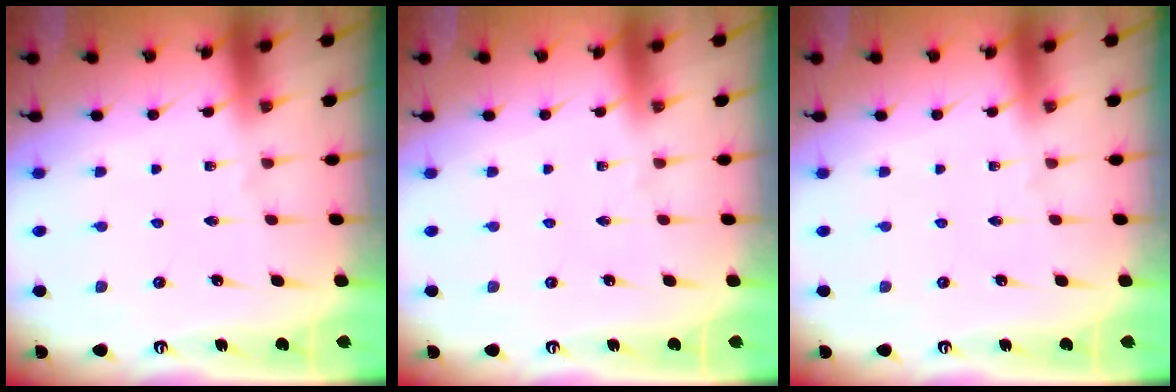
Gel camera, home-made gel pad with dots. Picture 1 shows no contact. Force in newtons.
{"total": 0.0}
{"total": 0.0}